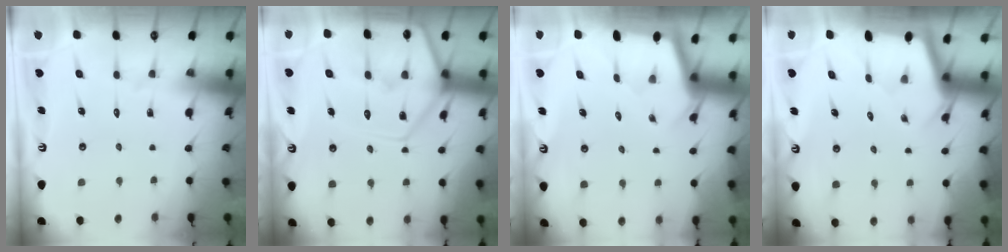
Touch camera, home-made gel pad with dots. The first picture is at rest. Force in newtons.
{"total": 14.7, "press": 14.6, "slide": 1.5}
{"total": 2.1, "press": 2.1, "slide": 0.1}
{"total": 2.2, "press": 2.2, "slide": 0.1}